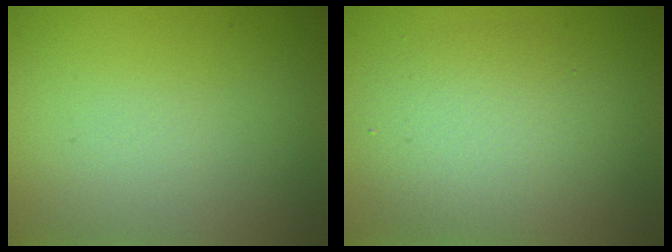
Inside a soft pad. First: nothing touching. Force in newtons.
{"total": 4.4, "press": 4.4, "slide": 0.3}